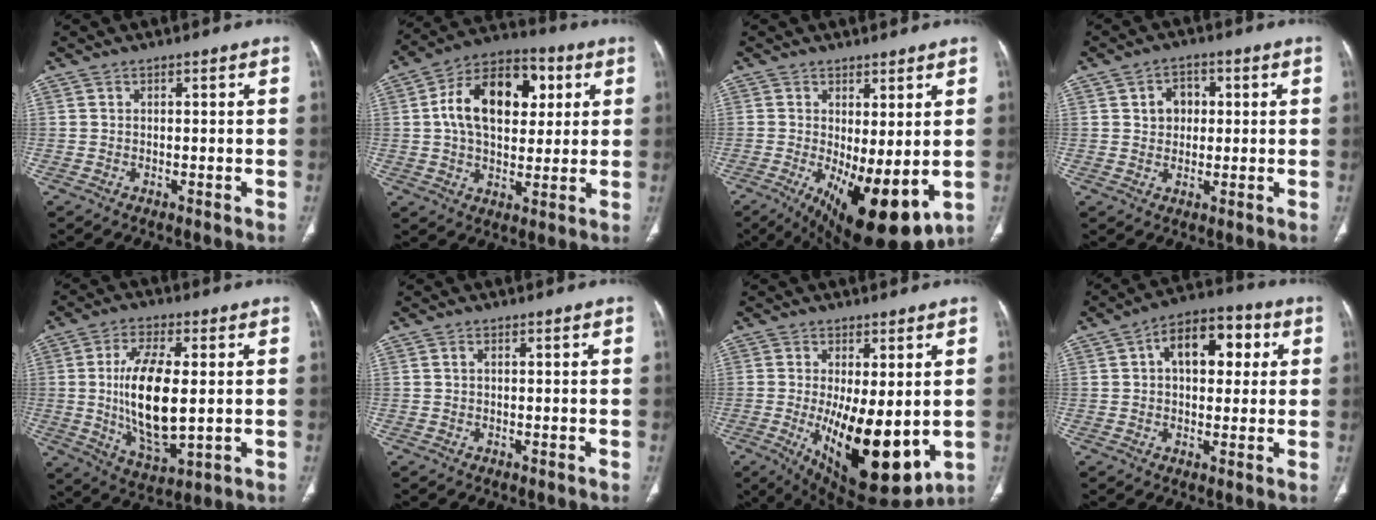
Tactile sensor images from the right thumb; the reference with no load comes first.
{"total": 18.0, "force": [4.0, 11.2, 13.5], "torque": [-0.194, 0.012, 0.059]}
{"total": 14.4, "force": [-2.7, 5.4, 13.1], "torque": [-0.202, -0.029, -0.020]}
{"total": 5.2, "force": [1.1, 4.1, 2.9], "torque": [-0.020, 0.004, 0.015]}
{"total": 15.4, "force": [0.5, 6.4, 14.0], "torque": [-0.261, -0.016, 0.017]}
{"total": 0.7, "force": [0.2, 0.4, 0.5], "torque": [-0.012, 0.002, 0.002]}
{"total": 16.7, "force": [-2.2, 6.6, 15.2], "torque": [-0.232, -0.037, -0.011]}
{"total": 12.2, "force": [3.1, 7.3, 9.3], "torque": [-0.107, 0.022, 0.040]}